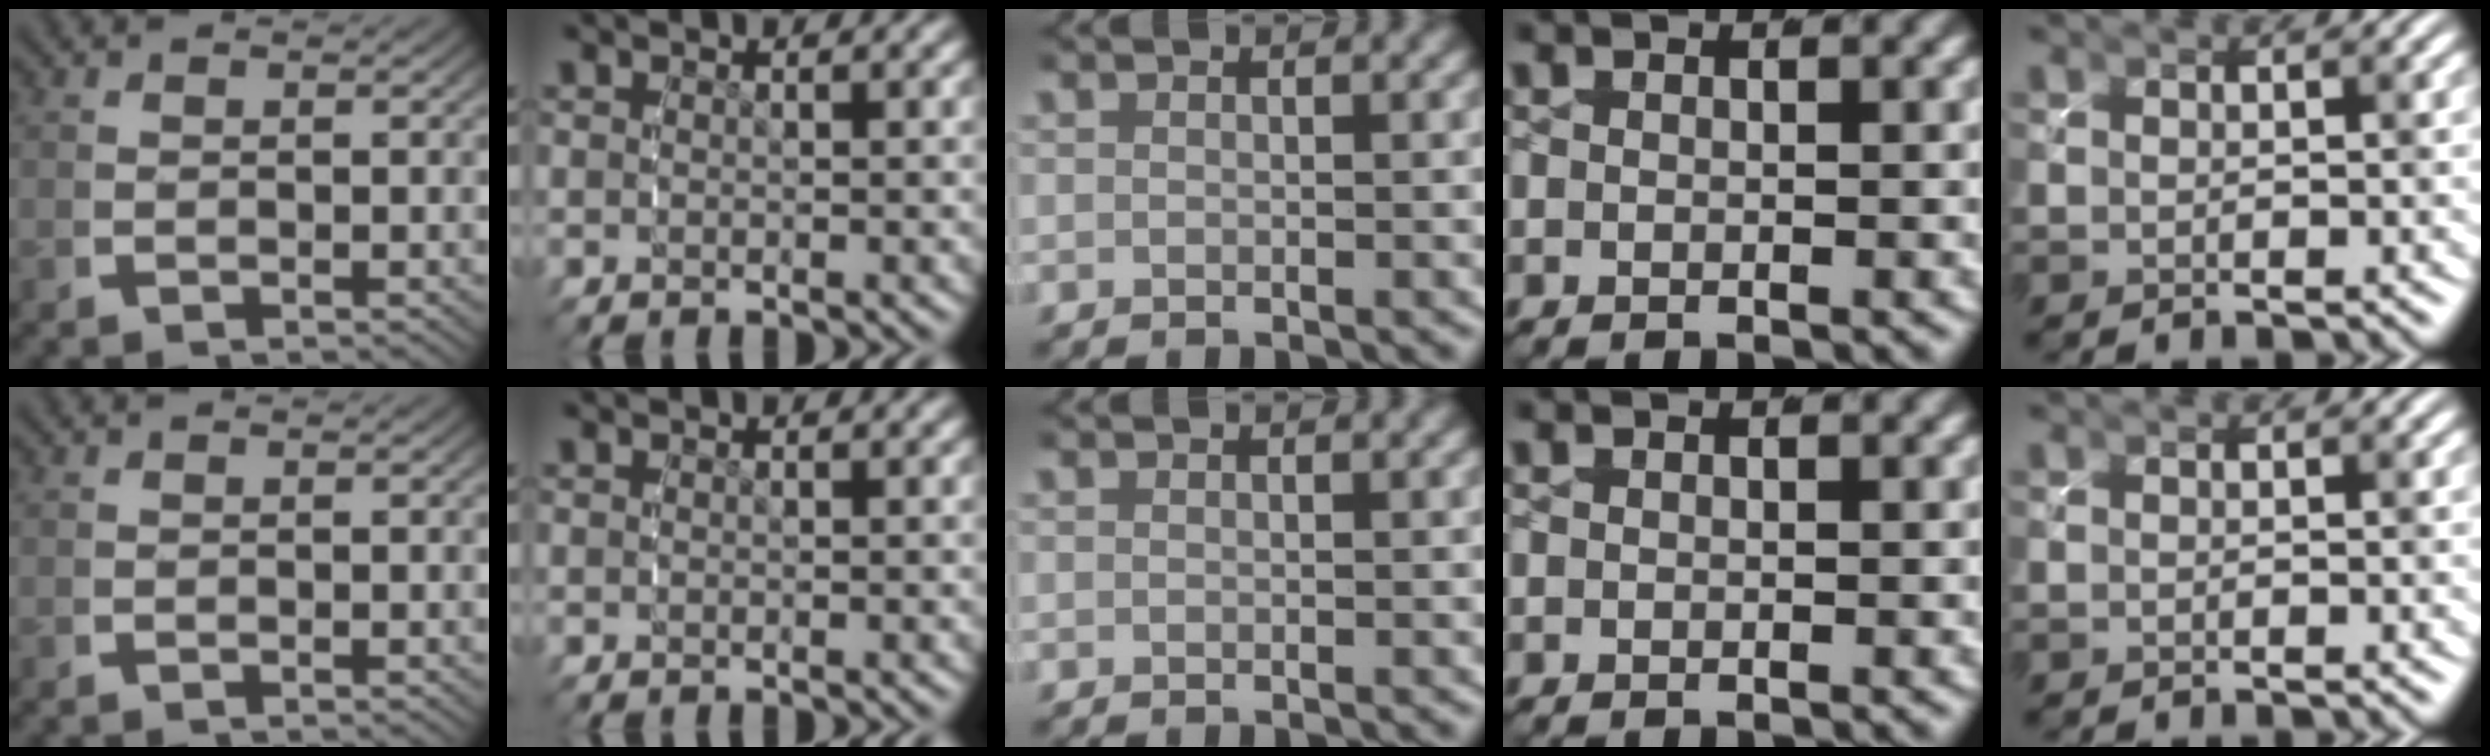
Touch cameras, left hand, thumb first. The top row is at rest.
{}